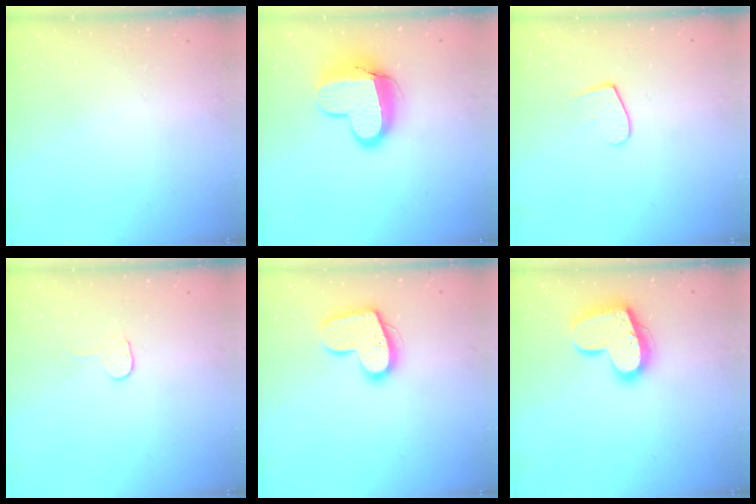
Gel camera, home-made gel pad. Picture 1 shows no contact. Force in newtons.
{"total": 12.3, "press": 12.2, "slide": 1.3}
{"total": 6.7, "press": 6.7, "slide": 0.6}
{"total": 2.9, "press": 2.9, "slide": 0.3}
{"total": 14.8, "press": 14.8, "slide": 1.0}
{"total": 18.0, "press": 17.9, "slide": 1.4}